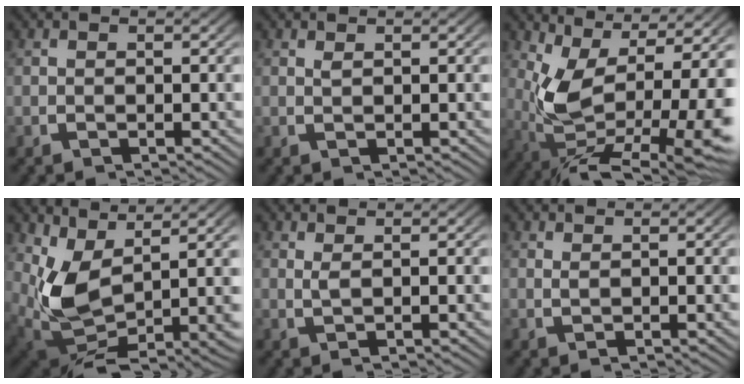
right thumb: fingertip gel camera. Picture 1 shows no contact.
{"total": 0.5, "force": [0.5, -0.1, 0.3], "torque": [-0.006, -0.002, 0.013]}
{"total": 14.8, "force": [-2.7, 9.3, 11.1], "torque": [-0.238, -0.080, 0.000]}
{"total": 10.6, "force": [0.7, 5.9, 8.7], "torque": [-0.192, -0.055, 0.043]}
{"total": 1.3, "force": [0.8, 0.0, 1.1], "torque": [-0.026, -0.005, 0.019]}
{"total": 0.8, "force": [0.6, -0.1, 0.5], "torque": [-0.015, -0.005, 0.017]}